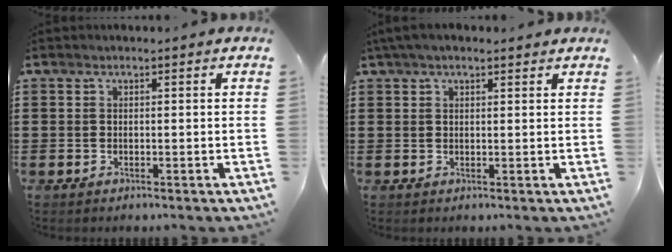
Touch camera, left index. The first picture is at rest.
{"total": 2.3, "force": [1.6, 0.7, 1.5], "torque": [-0.032, 0.006, 0.030]}